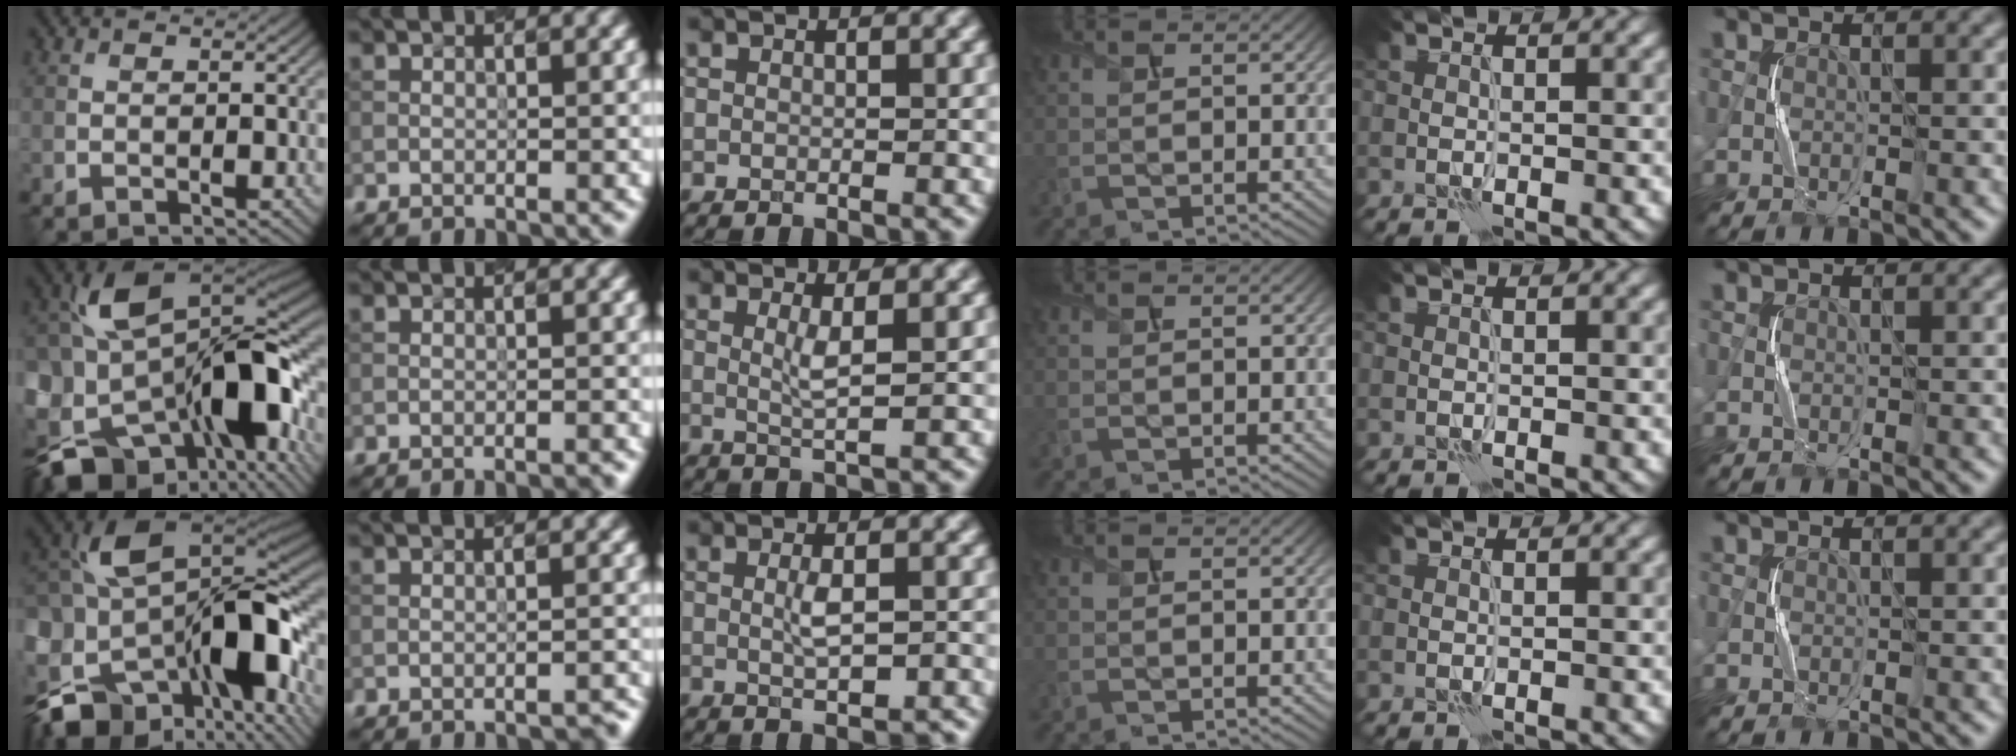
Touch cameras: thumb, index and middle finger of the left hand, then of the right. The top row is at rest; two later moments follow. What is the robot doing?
{"motion": "squeeze", "object": "stress ball aka squeeze ball"}